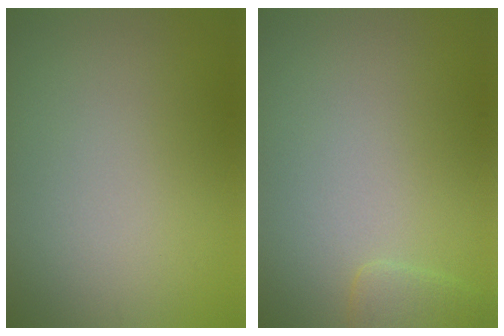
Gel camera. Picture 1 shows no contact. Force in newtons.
{"total": 1.5, "press": 1.5, "slide": 0.1}